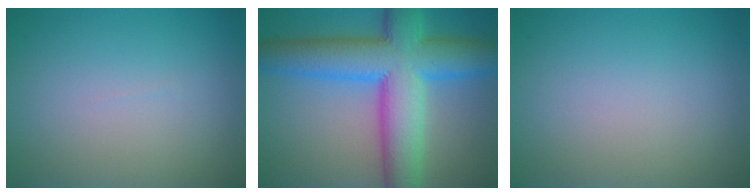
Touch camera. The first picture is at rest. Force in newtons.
{"total": 12.5, "press": 12.5, "slide": 0.2}
{"total": 0.0}